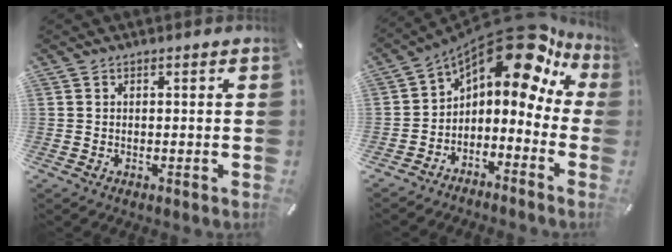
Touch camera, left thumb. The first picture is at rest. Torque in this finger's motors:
{"motor_torque": [-0.28, 2.22, 1.66, 0.65, 0.15]}